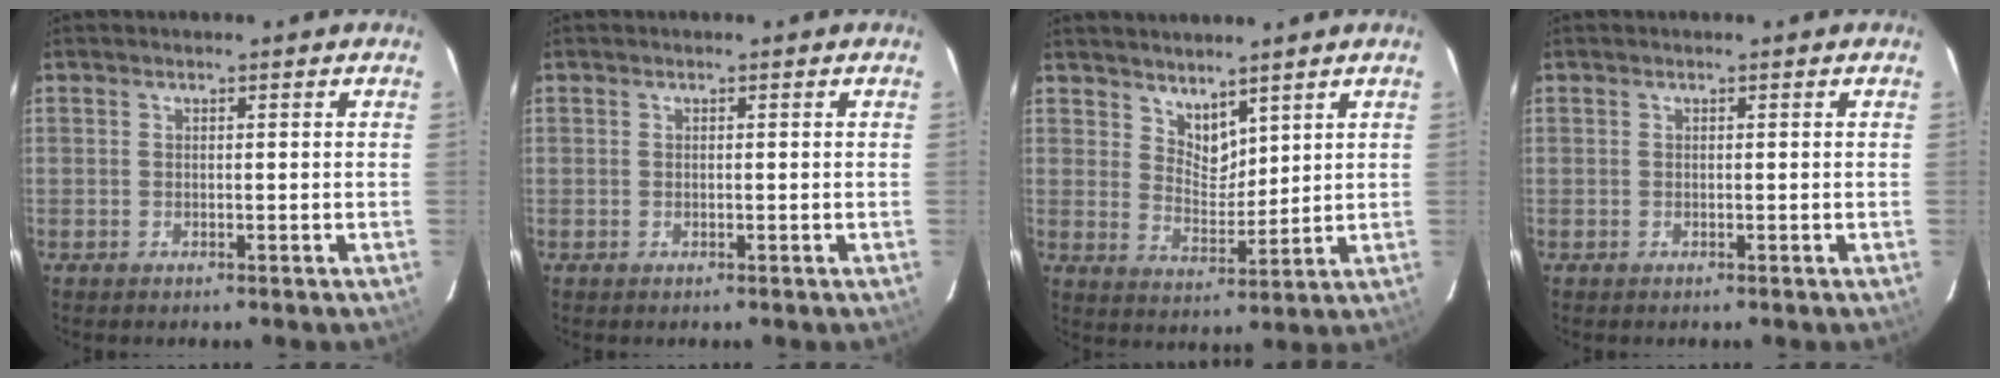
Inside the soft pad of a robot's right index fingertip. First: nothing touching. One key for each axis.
{"total": 0.0}
{"total": 5.5, "fx": 4.5, "fy": 2.7, "fz": 1.8, "tx": -0.021, "ty": -0.003, "tz": 0.085}
{"total": 0.0}